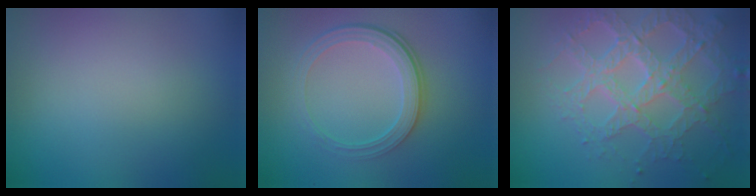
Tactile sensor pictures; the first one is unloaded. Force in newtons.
{"total": 4.2, "press": 2.9, "slide": 3.1}
{"total": 6.7, "press": 4.8, "slide": 4.7}